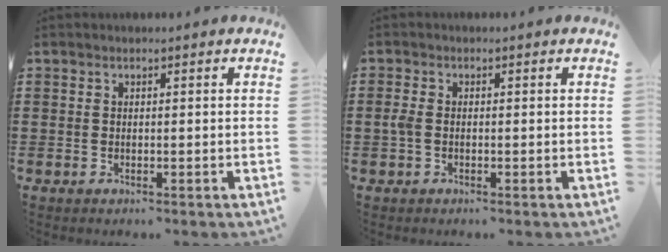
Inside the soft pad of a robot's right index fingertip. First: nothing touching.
{"total": 1.6, "force": [-0.4, 0.9, 1.3], "torque": [-0.041, -0.002, -0.012]}